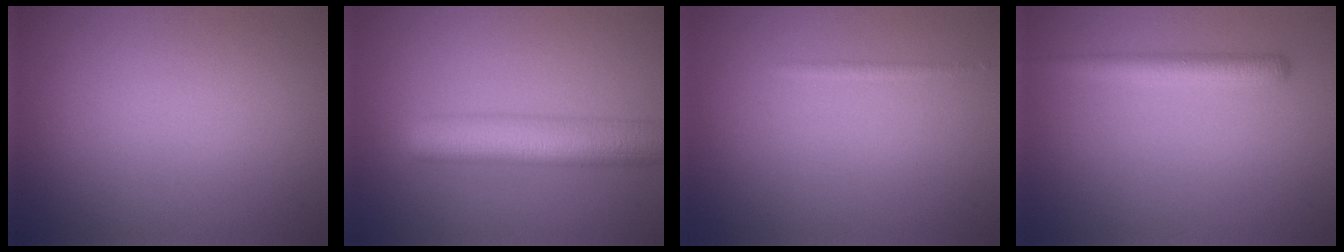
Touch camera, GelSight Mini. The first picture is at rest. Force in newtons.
{"total": 6.8, "press": 6.8, "slide": 0.2}
{"total": 0.6, "press": 0.6, "slide": 0.0}
{"total": 2.3, "press": 2.3, "slide": 0.2}